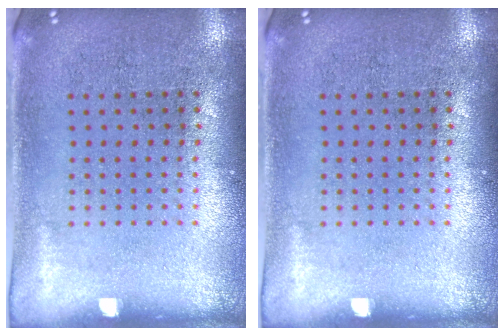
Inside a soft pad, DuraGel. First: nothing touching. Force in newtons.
{"total": 0.0}